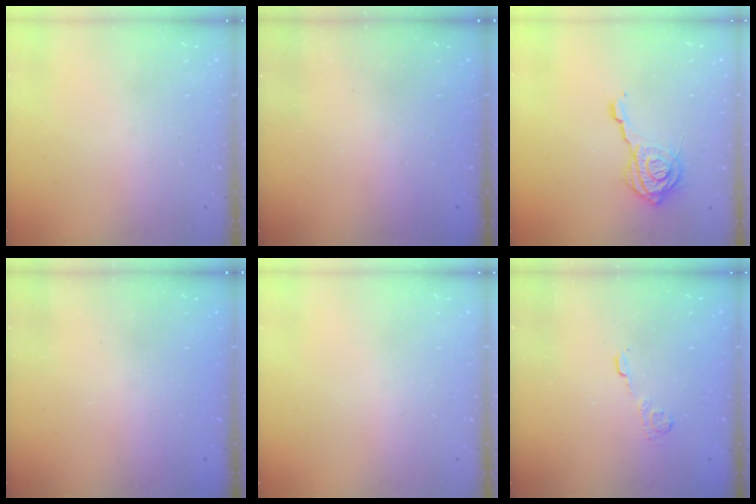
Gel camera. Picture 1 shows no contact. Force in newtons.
{"total": 2.4, "press": 2.3, "slide": 0.8}
{"total": 14.4, "press": 14.3, "slide": 1.9}
{"total": 2.5, "press": 2.4, "slide": 0.7}
{"total": 0.0}
{"total": 3.5, "press": 3.2, "slide": 1.4}